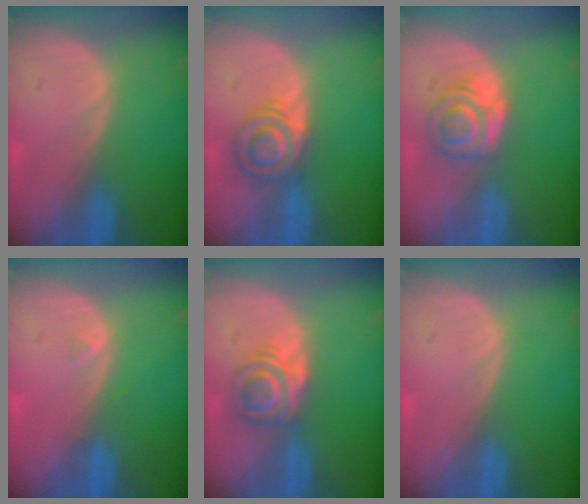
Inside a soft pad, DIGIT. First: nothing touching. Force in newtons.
{"total": 5.7, "press": 5.6, "slide": 1.0}
{"total": 6.2, "press": 5.2, "slide": 3.3}
{"total": 0.5, "press": 0.5, "slide": 0.2}
{"total": 6.1, "press": 5.1, "slide": 3.3}
{"total": 0.0}